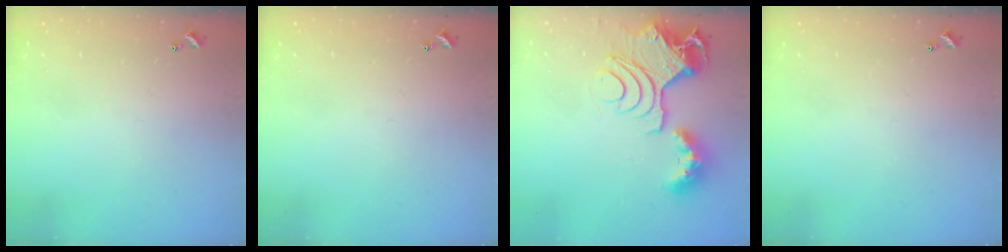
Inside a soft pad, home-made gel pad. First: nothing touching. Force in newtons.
{"total": 0.0}
{"total": 14.0, "press": 13.8, "slide": 1.8}
{"total": 0.0}